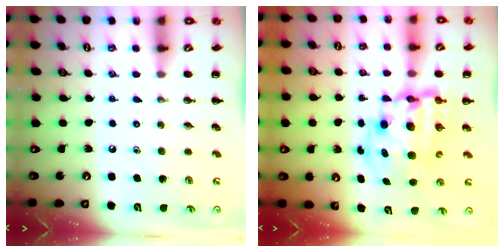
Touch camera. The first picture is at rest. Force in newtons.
{"total": 12.0, "press": 11.5, "slide": 3.2}